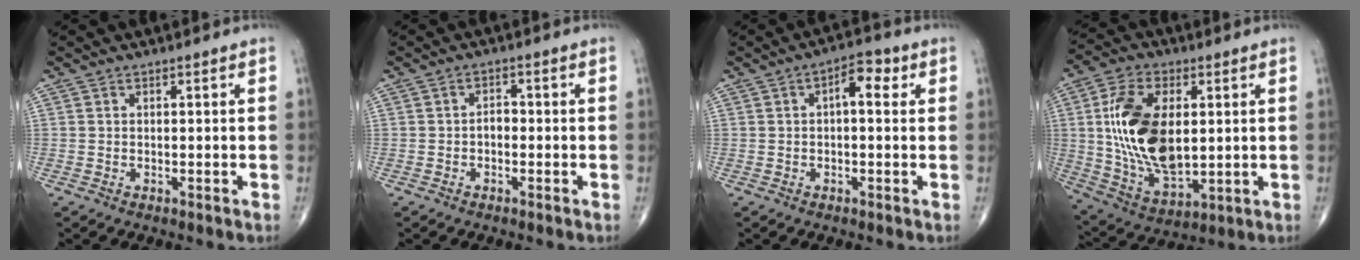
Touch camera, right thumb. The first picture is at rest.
{"total": 1.9, "force": [-0.5, 1.3, 1.3], "torque": [-0.010, 0.008, -0.014]}
{"total": 5.1, "force": [1.2, 2.4, 4.3], "torque": [-0.051, 0.015, 0.010]}
{"total": 19.2, "force": [2.3, 10.6, 15.8], "torque": [-0.291, -0.014, 0.051]}